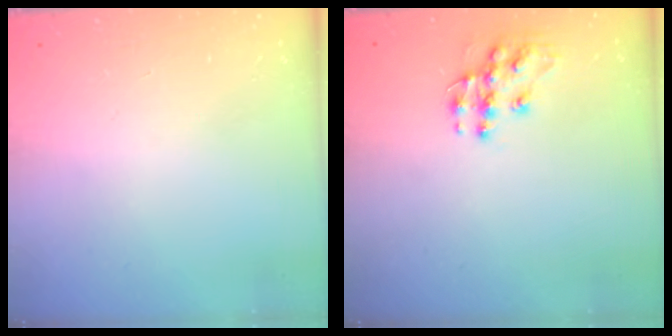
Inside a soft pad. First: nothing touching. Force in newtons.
{"total": 10.0, "press": 10.0, "slide": 0.6}